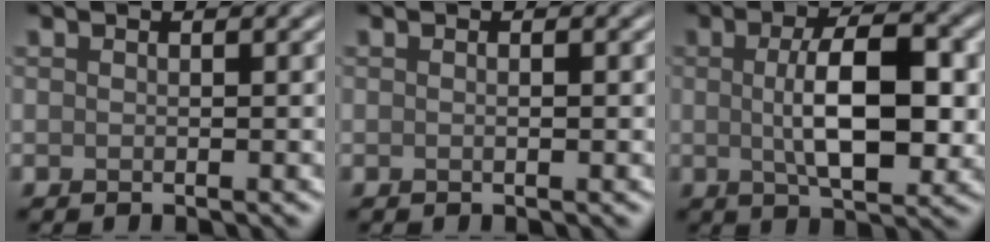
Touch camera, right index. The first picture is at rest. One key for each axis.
{"total": 0.5, "fx": 0.0, "fy": 0.1, "fz": 0.5, "tx": -0.010, "ty": 0.000, "tz": 0.000}
{"total": 7.7, "fx": 0.2, "fy": 3.2, "fz": 7.0, "tx": -0.120, "ty": -0.002, "tz": 0.004}